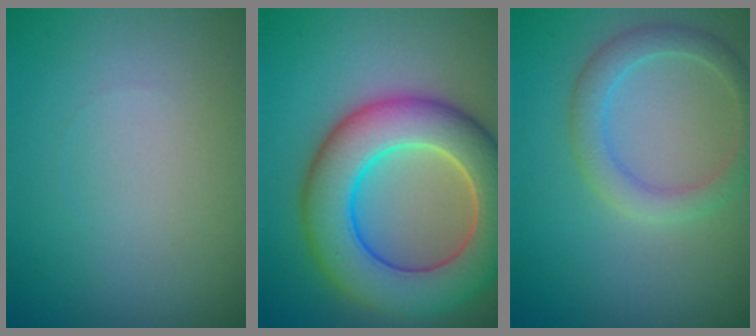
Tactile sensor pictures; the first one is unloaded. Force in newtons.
{"total": 10.2, "press": 10.2, "slide": 0.7}
{"total": 2.8, "press": 2.8, "slide": 0.1}